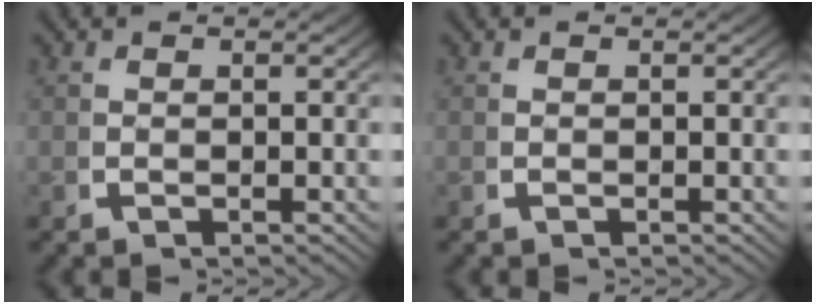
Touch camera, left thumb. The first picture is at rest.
{"total": 0.0}